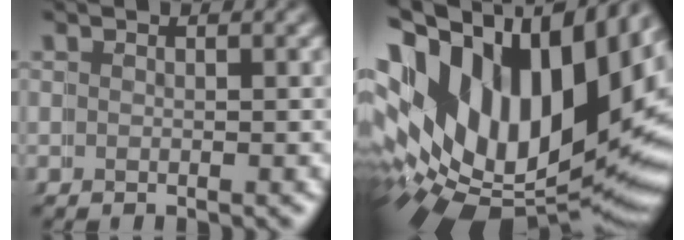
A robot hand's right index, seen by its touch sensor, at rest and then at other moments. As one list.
[{"total": 23.7, "force": [0.6, 15.8, 17.7], "torque": [-0.312, -0.029, 0.024]}]